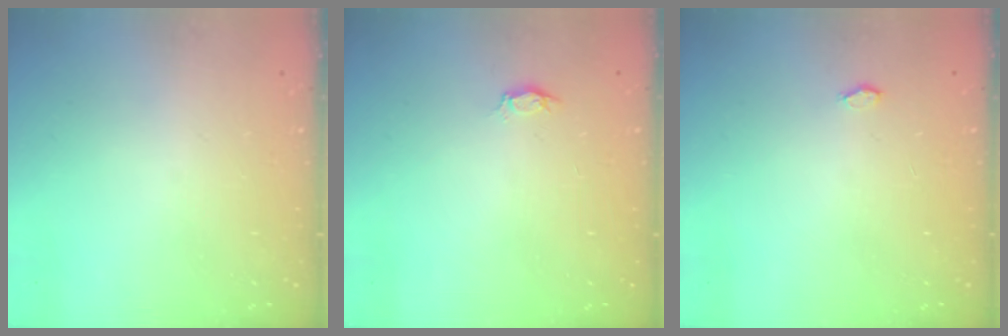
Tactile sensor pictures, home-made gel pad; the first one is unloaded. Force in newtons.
{"total": 2.8, "press": 2.8, "slide": 0.3}
{"total": 2.4, "press": 2.4, "slide": 0.3}